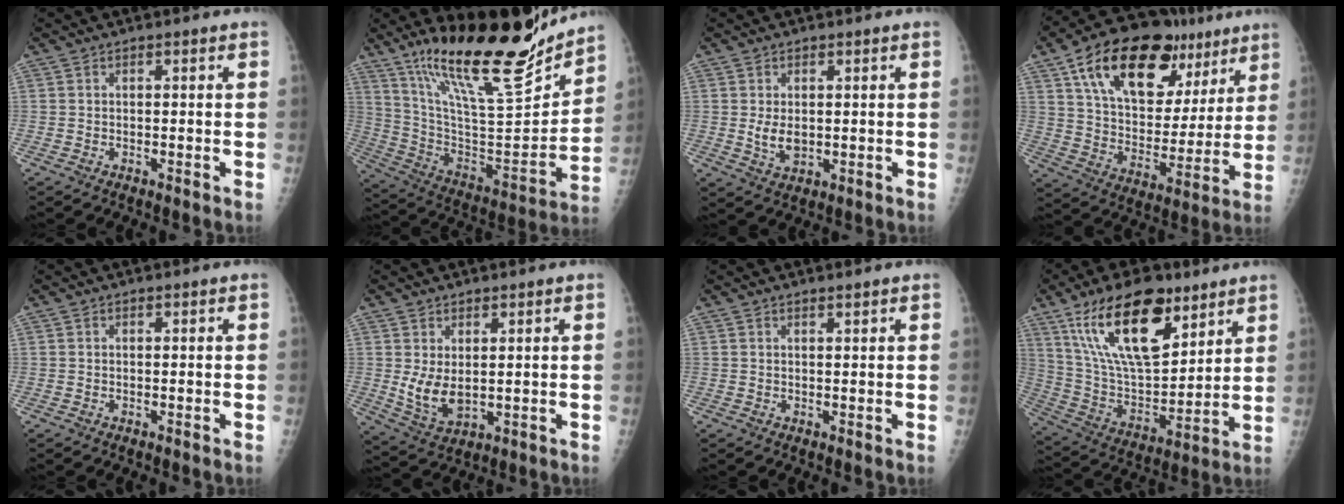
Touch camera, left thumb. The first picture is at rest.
{"total": 26.2, "force": [20.0, 5.6, 16.1], "torque": [-0.232, -0.103, 0.341]}
{"total": 4.0, "force": [0.3, 2.6, 3.0], "torque": [-0.047, -0.009, 0.013]}
{"total": 25.7, "force": [13.7, 14.3, 16.5], "torque": [-0.224, -0.017, 0.226]}
{"total": 0.0}
{"total": 6.2, "force": [1.1, 3.6, 4.9], "torque": [-0.085, -0.019, 0.037]}
{"total": 0.7, "force": [0.6, 0.0, 0.2], "torque": [-0.004, -0.006, 0.012]}
{"total": 22.3, "force": [12.7, 10.0, 15.4], "torque": [-0.245, -0.052, 0.238]}